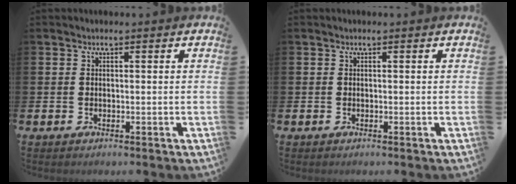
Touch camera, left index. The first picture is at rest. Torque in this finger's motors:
{"motor_torque": [0.00, 0.00, -0.02, 0.01]}